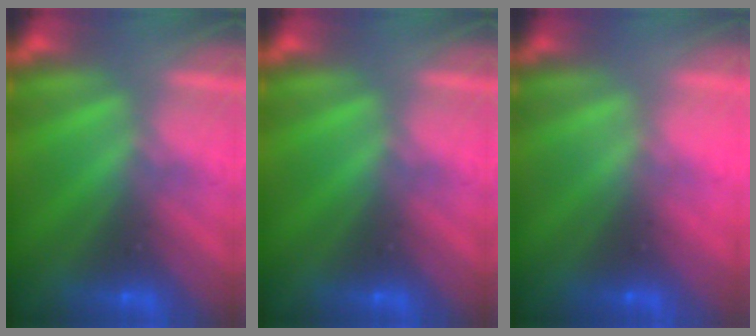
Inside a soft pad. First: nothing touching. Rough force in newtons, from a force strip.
{"total": 0.0}
{"total": 3.4}